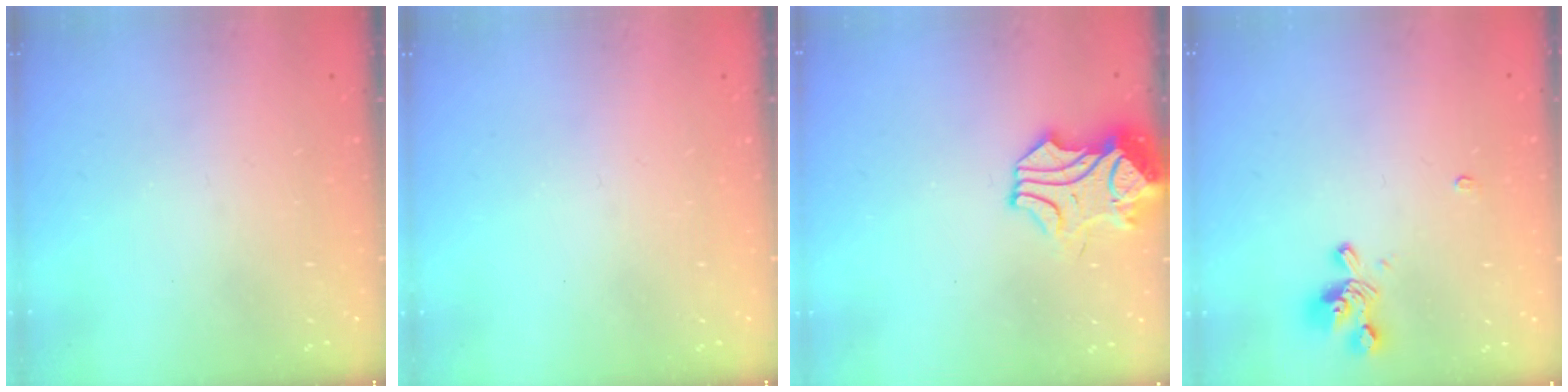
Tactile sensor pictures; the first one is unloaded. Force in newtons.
{"total": 0.0}
{"total": 1.4, "press": 0.5, "slide": 1.3}
{"total": 3.3, "press": 3.0, "slide": 1.2}